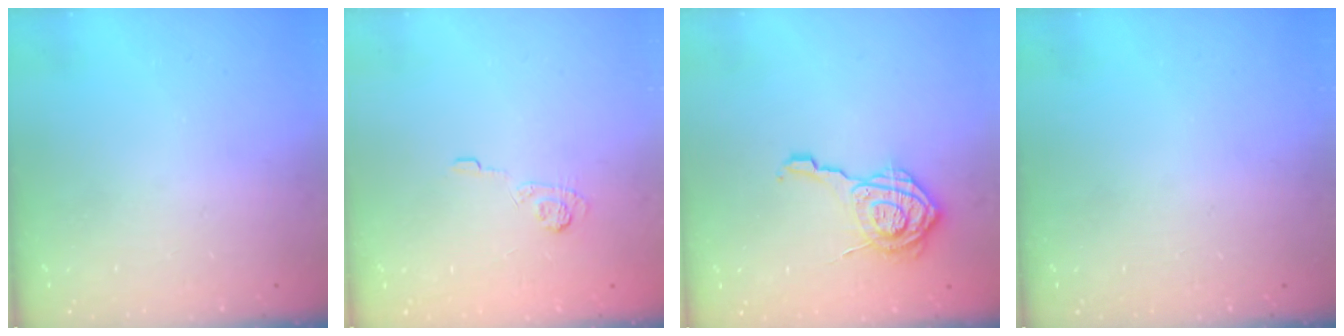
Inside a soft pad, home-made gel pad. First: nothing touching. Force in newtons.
{"total": 4.5, "press": 4.2, "slide": 1.6}
{"total": 11.7, "press": 11.6, "slide": 0.7}
{"total": 0.0}